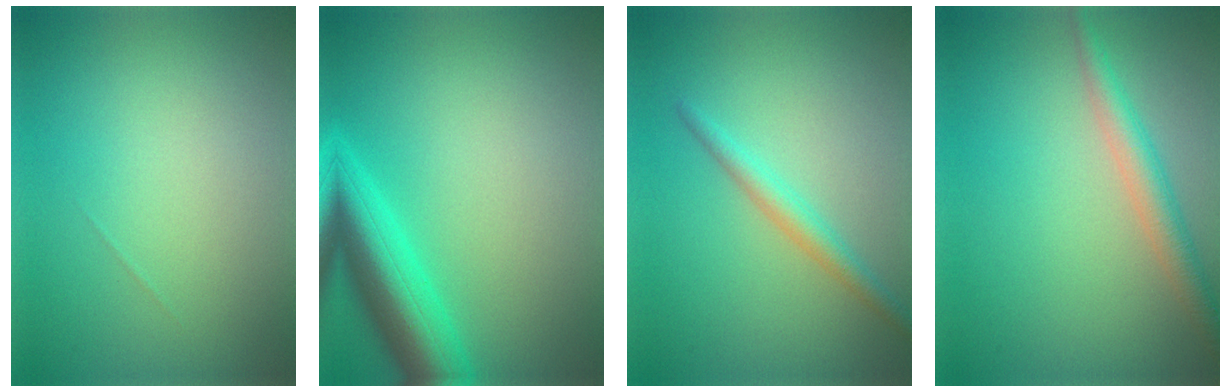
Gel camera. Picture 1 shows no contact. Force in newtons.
{"total": 6.8, "press": 6.8, "slide": 0.4}
{"total": 2.2, "press": 2.2, "slide": 0.1}
{"total": 2.9, "press": 2.9, "slide": 0.1}